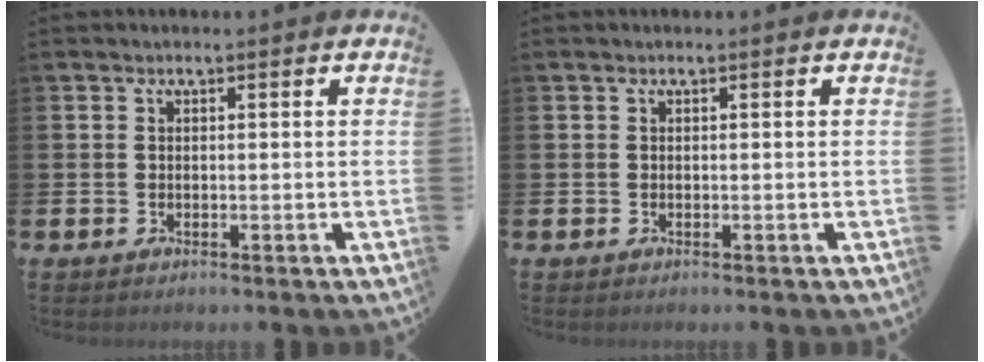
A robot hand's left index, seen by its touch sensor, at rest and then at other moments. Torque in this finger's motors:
{"motor_torque": [-0.03, 0.02, 0.03, 0.00]}